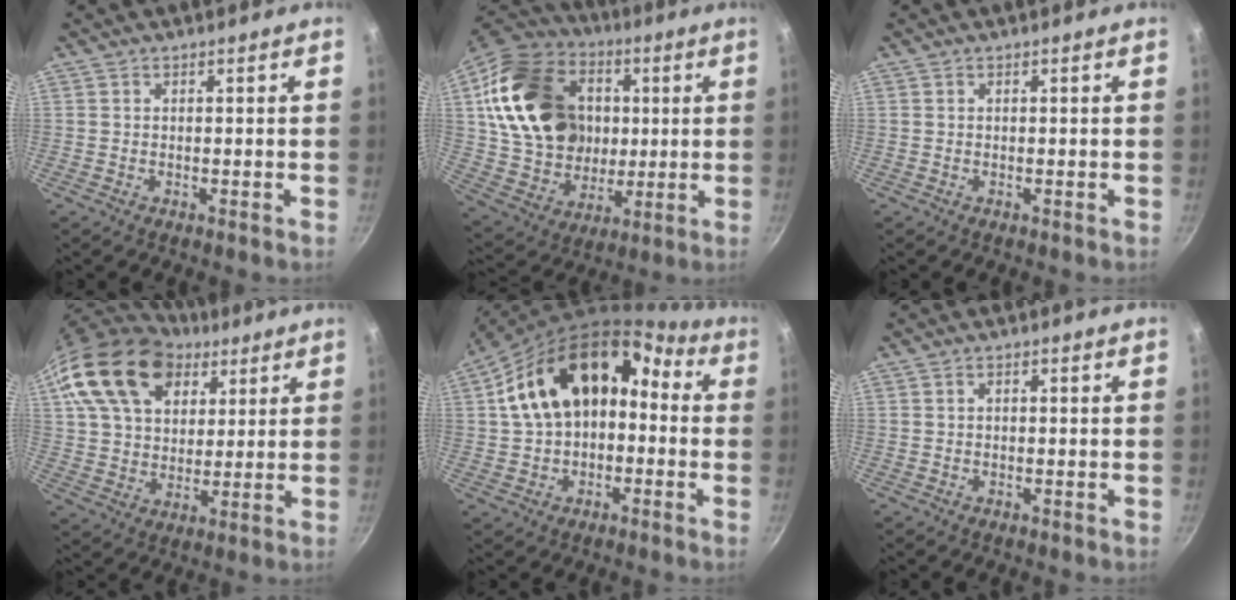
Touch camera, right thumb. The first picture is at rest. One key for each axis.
{"total": 28.0, "fx": 4.9, "fy": 21.8, "fz": 16.8, "tx": -0.276, "ty": 0.014, "tz": 0.104}
{"total": 0.0}
{"total": 19.9, "fx": 10.2, "fy": 13.3, "fz": 10.9, "tx": -0.171, "ty": -0.011, "tz": 0.183}
{"total": 19.9, "fx": 1.6, "fy": 13.7, "fz": 14.4, "tx": -0.228, "ty": 0.069, "tz": 0.019}
{"total": 0.6, "fx": 0.0, "fy": 0.4, "fz": 0.5, "tx": -0.011, "ty": 0.006, "tz": 0.003}